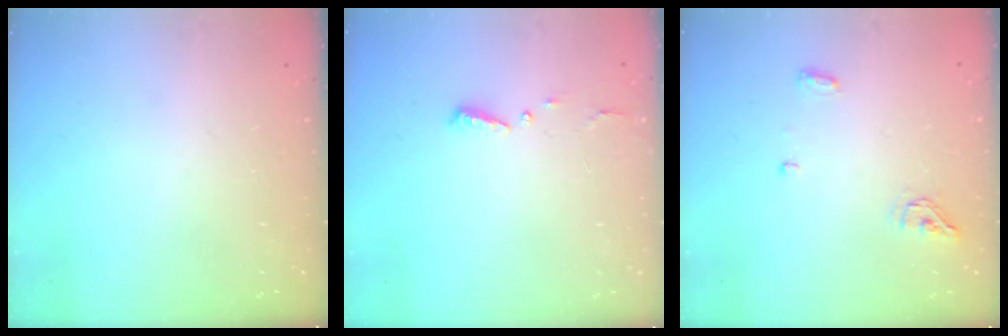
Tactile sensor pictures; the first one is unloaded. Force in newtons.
{"total": 4.4, "press": 4.4, "slide": 0.4}
{"total": 4.9, "press": 4.8, "slide": 1.0}